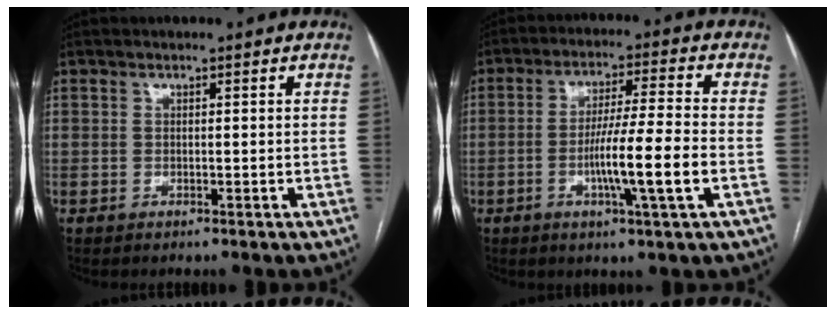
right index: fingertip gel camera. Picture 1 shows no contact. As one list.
[{"total": 10.1, "force": [-2.7, -0.9, 9.7], "torque": [-0.175, -0.008, -0.051]}]